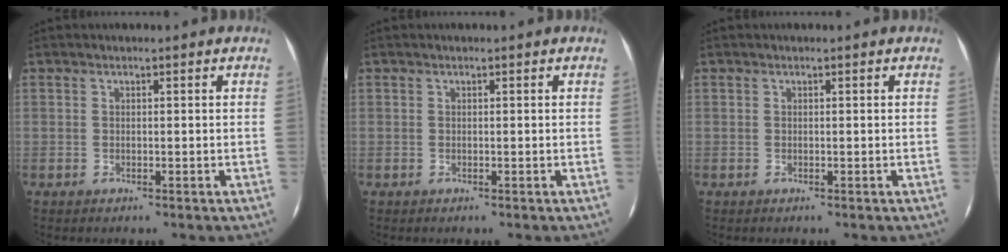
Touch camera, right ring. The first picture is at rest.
{"total": 0.0}
{"total": 0.0}